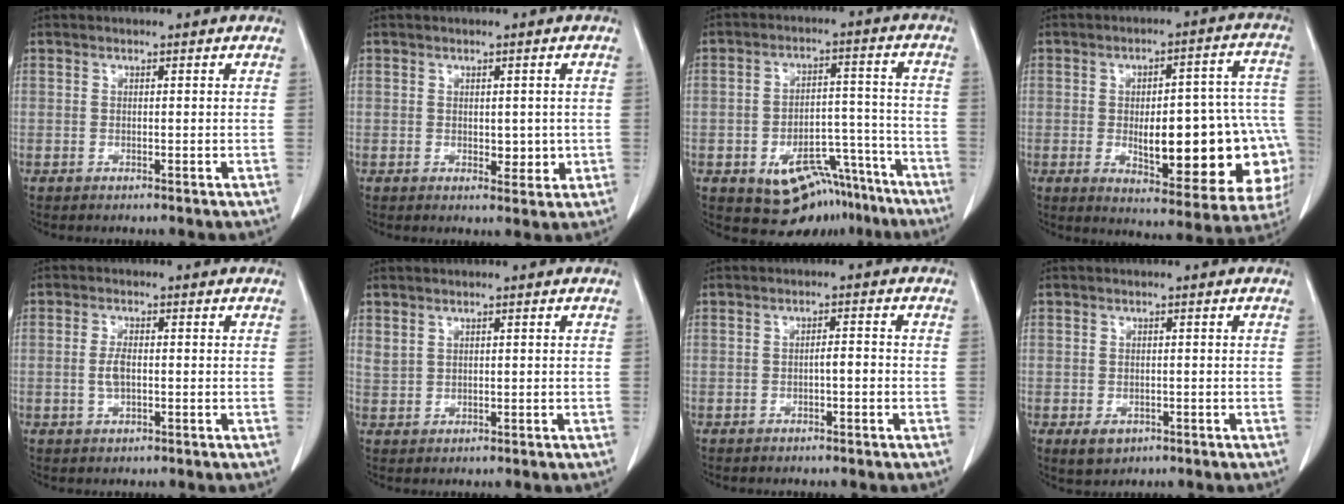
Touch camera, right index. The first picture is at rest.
{"total": 3.0, "force": [-0.1, 1.8, 2.4], "torque": [-0.025, -0.005, 0.006]}
{"total": 12.2, "force": [-8.1, 6.7, 6.3], "torque": [-0.067, 0.032, -0.113]}
{"total": 22.8, "force": [-4.2, 7.6, 21.1], "torque": [-0.191, 0.033, -0.028]}
{"total": 2.7, "force": [-0.4, 1.1, 2.4], "torque": [-0.053, 0.001, -0.006]}
{"total": 1.4, "force": [1.1, 0.7, 0.5], "torque": [-0.008, 0.004, 0.026]}
{"total": 1.6, "force": [-0.6, 0.3, 1.5], "torque": [-0.023, 0.003, -0.009]}
{"total": 2.6, "force": [-1.1, 2.0, 1.2], "torque": [-0.017, -0.001, -0.007]}